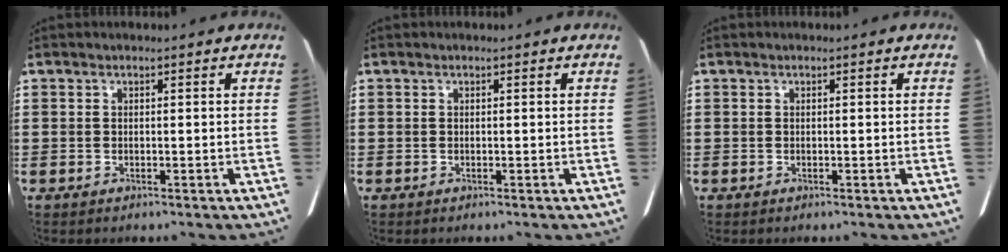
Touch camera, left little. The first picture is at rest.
{"total": 0.0}
{"total": 0.0}